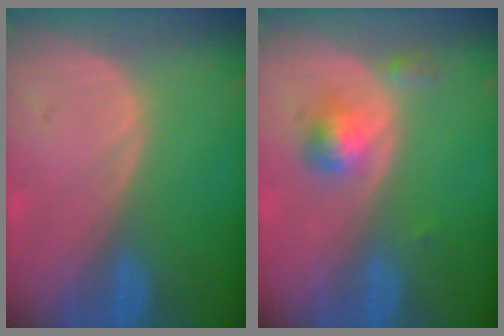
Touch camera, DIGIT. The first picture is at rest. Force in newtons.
{"total": 3.3, "press": 3.3, "slide": 0.2}